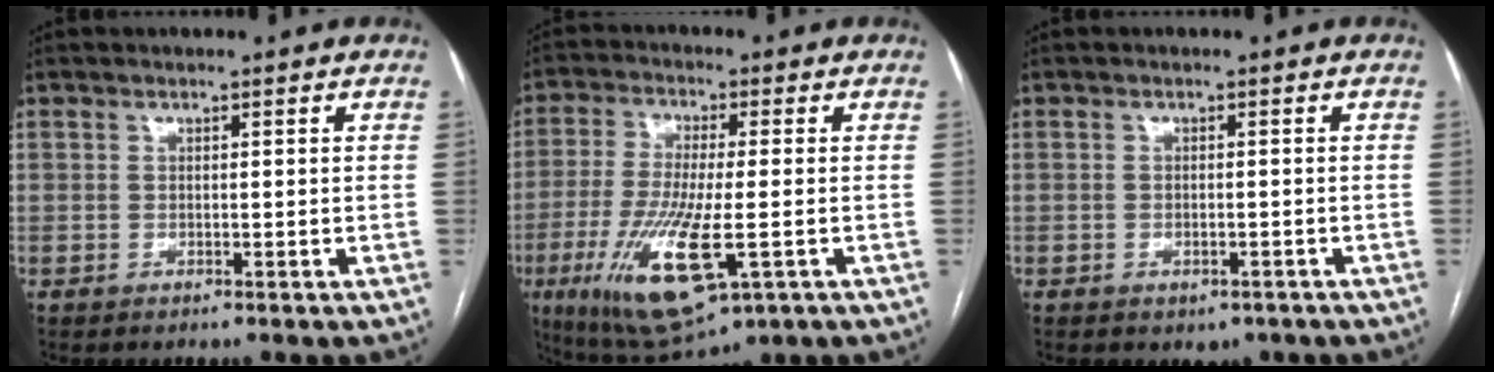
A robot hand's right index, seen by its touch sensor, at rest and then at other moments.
{"total": 14.7, "force": [-4.8, 3.3, 13.5], "torque": [-0.271, -0.033, -0.073]}
{"total": 2.3, "force": [-1.3, 1.5, 1.1], "torque": [-0.006, 0.001, -0.006]}